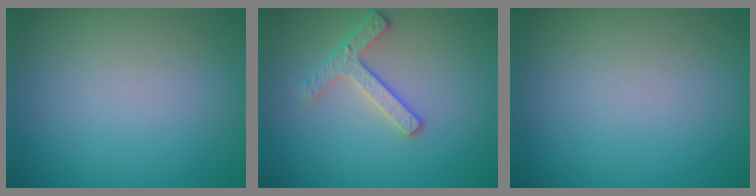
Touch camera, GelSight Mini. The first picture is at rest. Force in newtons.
{"total": 2.5, "press": 2.5, "slide": 0.3}
{"total": 0.0}